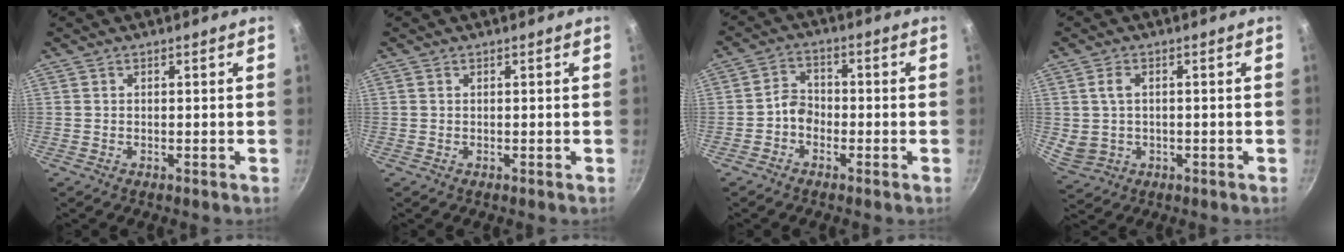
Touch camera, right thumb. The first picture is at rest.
{"total": 0.0}
{"total": 4.0, "force": [-1.8, 3.1, 1.9], "torque": [-0.013, 0.026, -0.039]}
{"total": 4.7, "force": [0.4, 3.7, 2.9], "torque": [-0.044, 0.000, 0.021]}